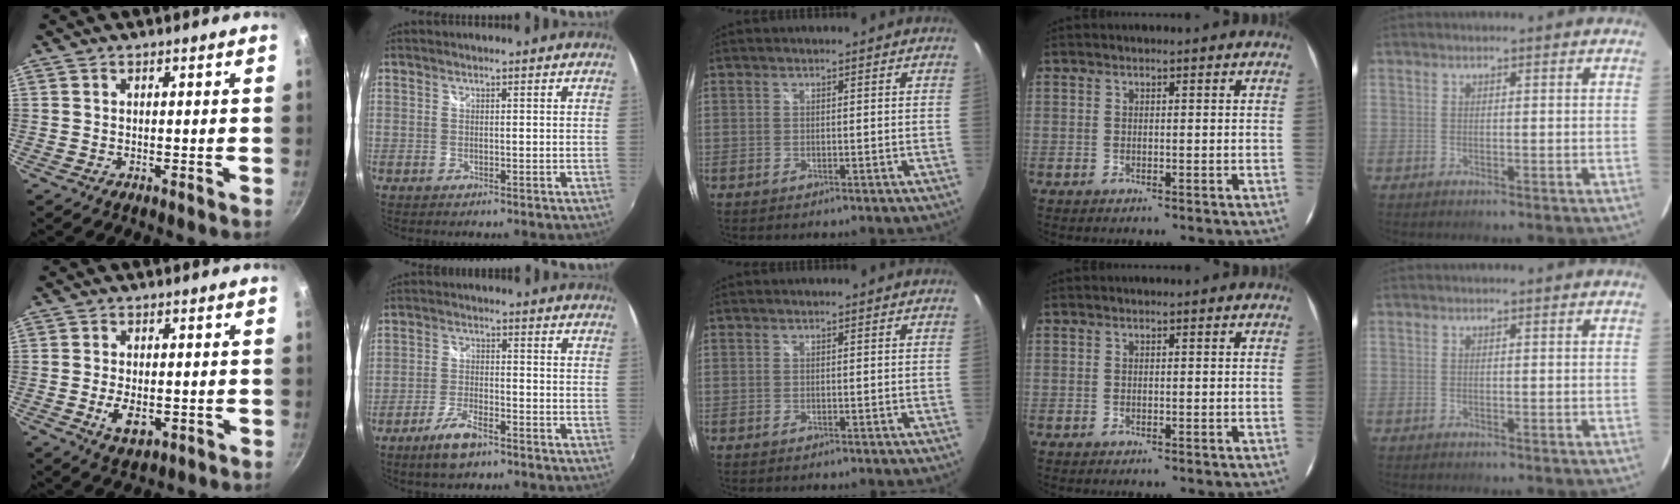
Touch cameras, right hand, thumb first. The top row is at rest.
{"thumb": {"total": 5.8, "force": [-1.4, 3.3, 4.6], "torque": [-0.075, -0.001, -0.015]}, "index": {"total": 6.7, "force": [-4.6, 2.2, 4.2], "torque": [-0.100, -0.006, -0.086]}}